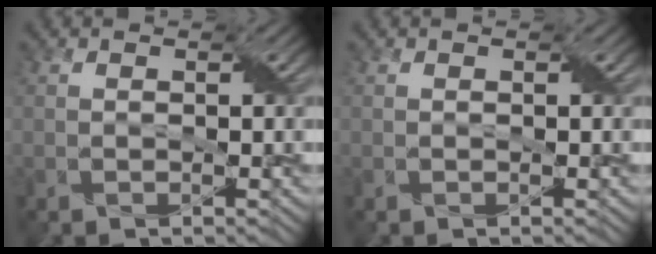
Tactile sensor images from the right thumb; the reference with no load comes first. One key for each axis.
{"total": 0.0}